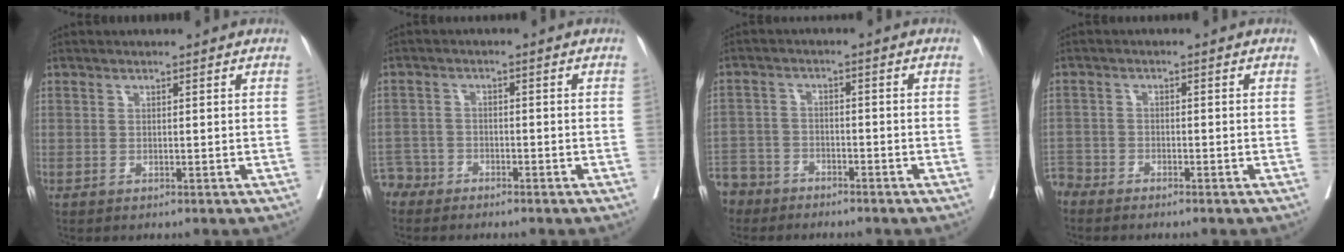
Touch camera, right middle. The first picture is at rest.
{"total": 3.1, "force": [-2.7, 1.5, -0.8], "torque": [0.008, 0.003, -0.056]}
{"total": 8.3, "force": [-6.9, 4.4, 0.9], "torque": [-0.036, -0.004, -0.128]}
{"total": 3.5, "force": [-3.3, 1.0, -0.3], "torque": [0.005, -0.004, -0.067]}